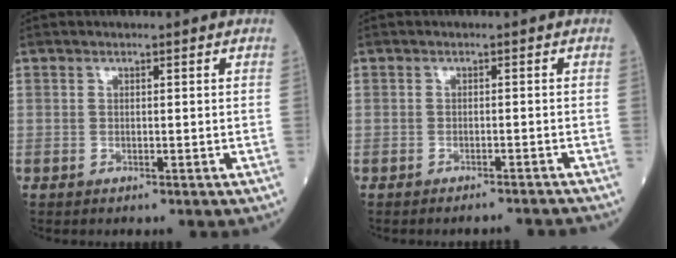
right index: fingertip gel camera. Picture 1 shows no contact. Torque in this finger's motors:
{"motor_torque": [-0.14, -0.38, -0.04, 0.00]}